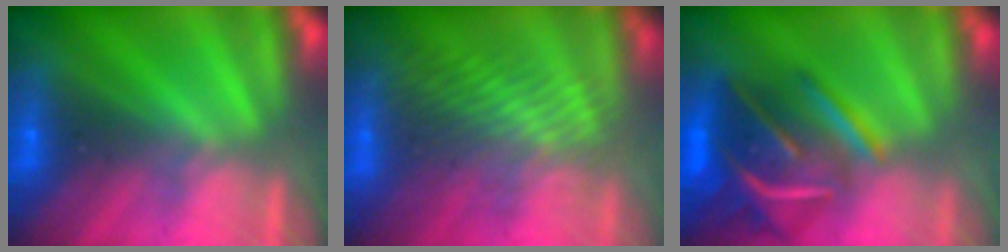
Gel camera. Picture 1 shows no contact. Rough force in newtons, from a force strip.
{"total": 3.3}
{"total": 6.5}